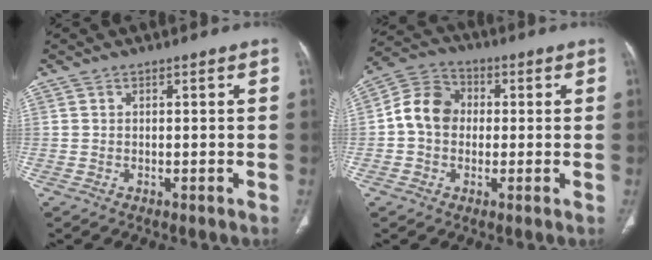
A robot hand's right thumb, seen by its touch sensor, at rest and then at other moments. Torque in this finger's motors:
{"motor_torque": [-0.01, 0.06, 0.22, 0.04, 0.07]}